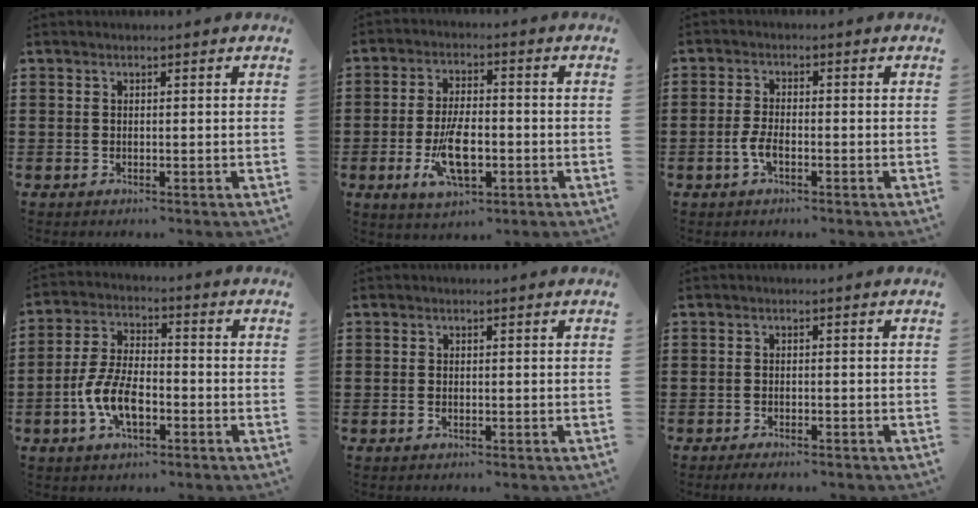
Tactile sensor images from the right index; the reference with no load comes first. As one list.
[{"total": 8.5, "force": [-2.4, 3.7, 7.3], "torque": [-0.161, -0.010, -0.045]}, {"total": 2.9, "force": [-1.2, 1.2, 2.4], "torque": [-0.058, -0.003, -0.025]}, {"total": 8.1, "force": [-2.9, 4.0, 6.5], "torque": [-0.150, 0.000, -0.060]}, {"total": 0.5, "force": [-0.2, 0.2, 0.5], "torque": [-0.012, -0.006, -0.003]}, {"total": 1.3, "force": [-1.3, 0.1, 0.4], "torque": [-0.010, -0.001, -0.023]}]